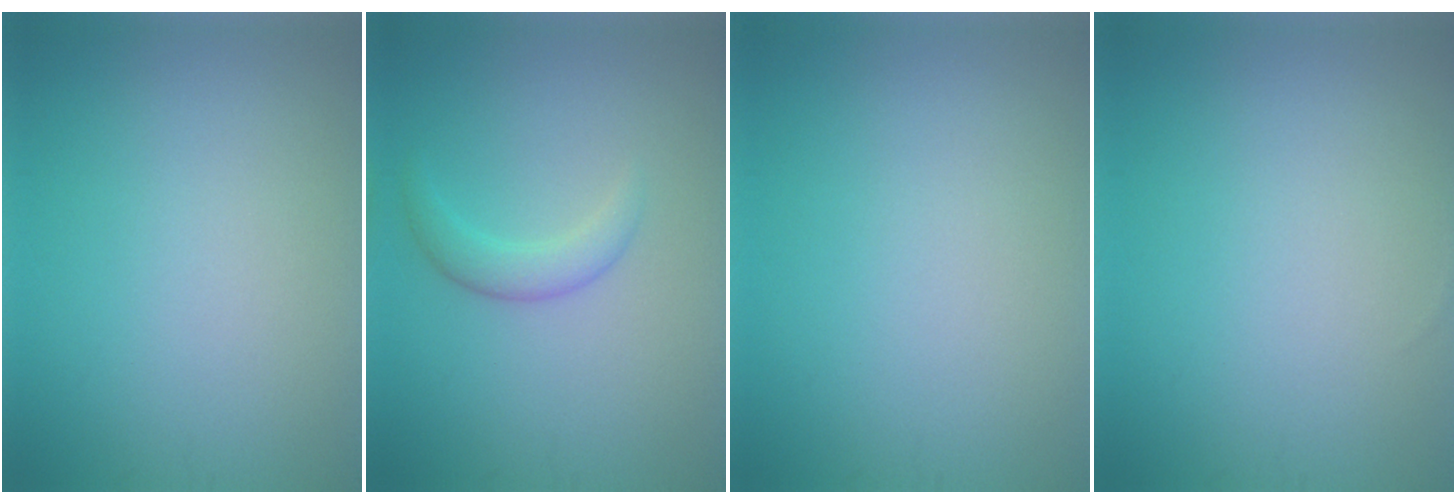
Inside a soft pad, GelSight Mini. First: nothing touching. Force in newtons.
{"total": 2.1, "press": 2.1, "slide": 0.1}
{"total": 0.0}
{"total": 0.0}